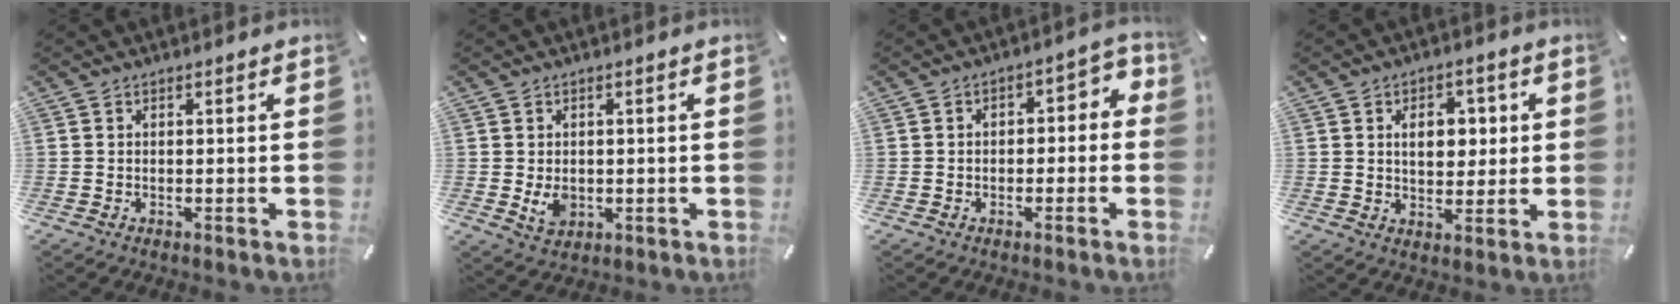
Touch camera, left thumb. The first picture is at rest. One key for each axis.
{"total": 3.9, "fx": -0.4, "fy": 3.0, "fz": 2.4, "tx": -0.046, "ty": -0.003, "tz": -0.008}
{"total": 4.5, "fx": -1.2, "fy": 3.1, "fz": 3.0, "tx": -0.035, "ty": 0.006, "tz": -0.033}
{"total": 8.0, "fx": 1.7, "fy": 5.7, "fz": 5.4, "tx": -0.072, "ty": -0.003, "tz": 0.019}